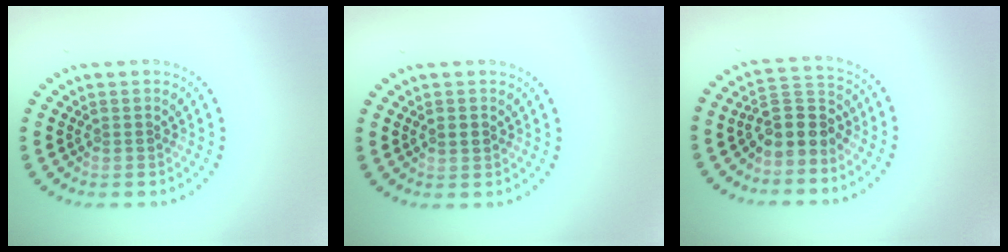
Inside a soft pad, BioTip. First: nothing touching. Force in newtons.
{"total": 1.5, "press": 1.5, "slide": 0.1}
{"total": 3.8, "press": 3.4, "slide": 1.7}